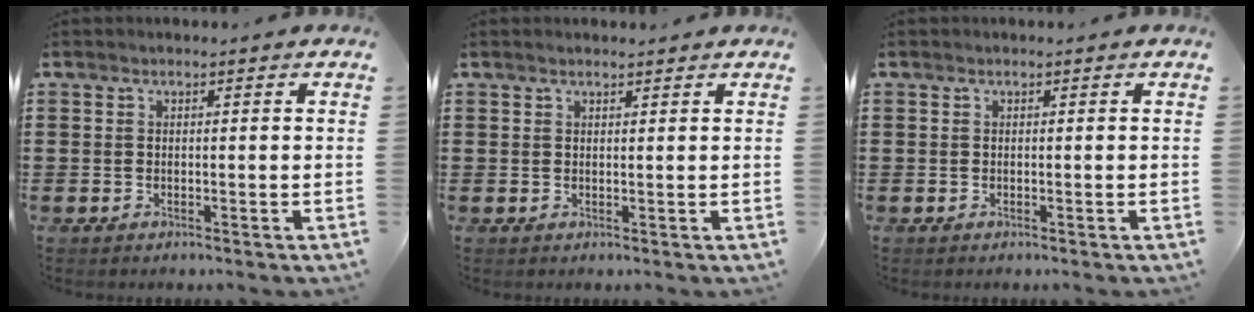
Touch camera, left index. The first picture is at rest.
{"total": 0.8, "force": [0.7, 0.0, 0.4], "torque": [-0.009, -0.001, 0.014]}
{"total": 0.0}